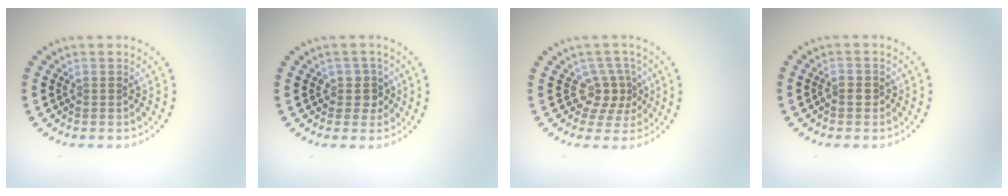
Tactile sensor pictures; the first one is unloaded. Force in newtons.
{"total": 1.9, "press": 1.6, "slide": 1.0}
{"total": 2.7, "press": 1.9, "slide": 1.9}
{"total": 0.9, "press": 0.8, "slide": 0.4}